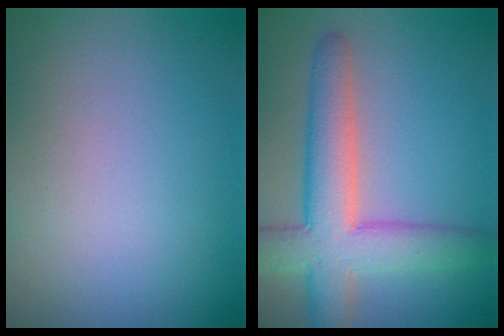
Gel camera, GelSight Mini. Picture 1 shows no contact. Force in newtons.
{"total": 7.5, "press": 7.4, "slide": 0.3}